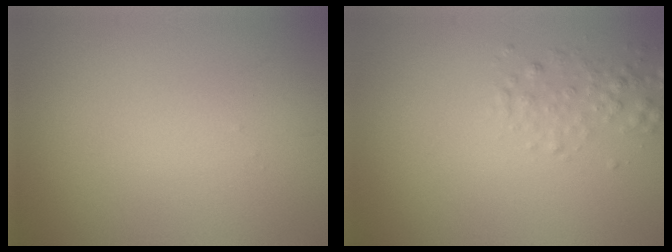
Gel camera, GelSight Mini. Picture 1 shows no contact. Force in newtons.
{"total": 1.8, "press": 1.8, "slide": 0.1}